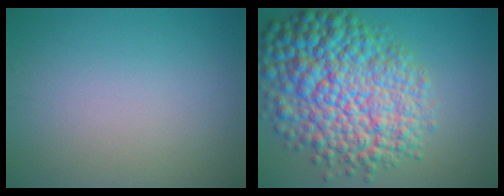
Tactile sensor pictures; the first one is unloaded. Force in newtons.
{"total": 13.1, "press": 13.1, "slide": 0.3}